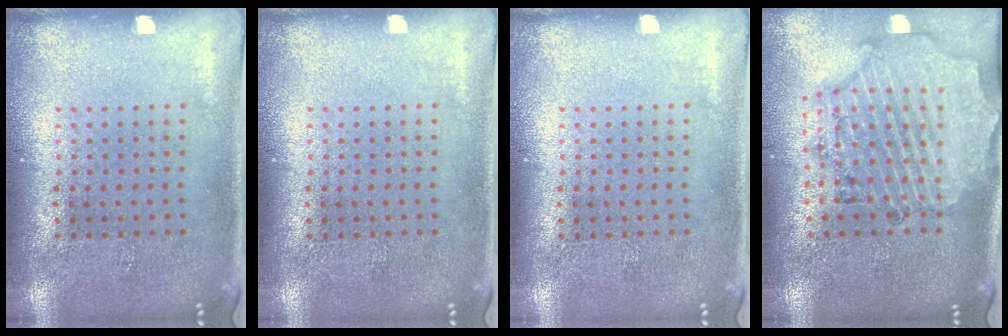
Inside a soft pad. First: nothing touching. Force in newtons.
{"total": 0.0}
{"total": 0.0}
{"total": 1.8, "press": 1.8, "slide": 0.3}